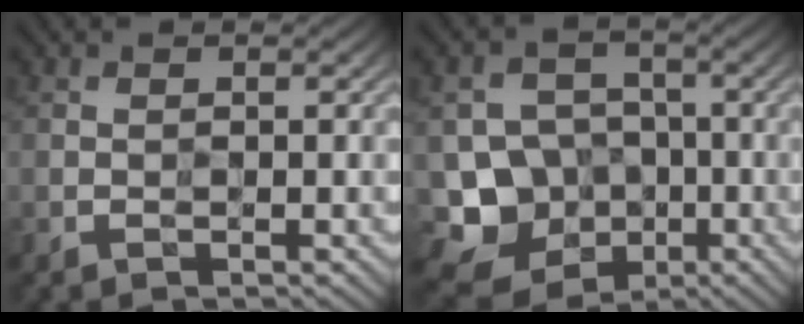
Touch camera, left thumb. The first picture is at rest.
{"total": 11.6, "force": [-5.2, 9.9, 3.1], "torque": [-0.087, -0.035, -0.098]}